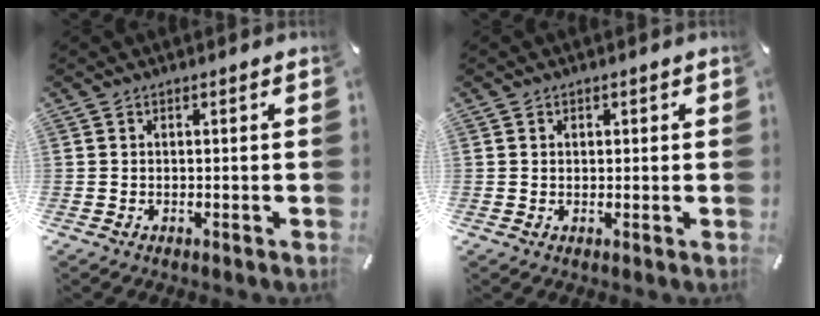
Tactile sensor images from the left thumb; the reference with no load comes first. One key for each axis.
{"total": 1.1, "fx": 0.3, "fy": 1.1, "fz": 0.1, "tx": 0.004, "ty": 0.002, "tz": 0.001}